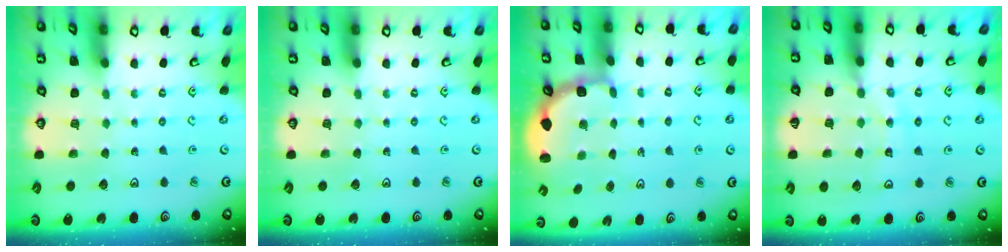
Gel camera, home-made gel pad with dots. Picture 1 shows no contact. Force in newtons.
{"total": 0.0}
{"total": 3.0, "press": 2.6, "slide": 1.5}
{"total": 10.7, "press": 10.7, "slide": 1.3}